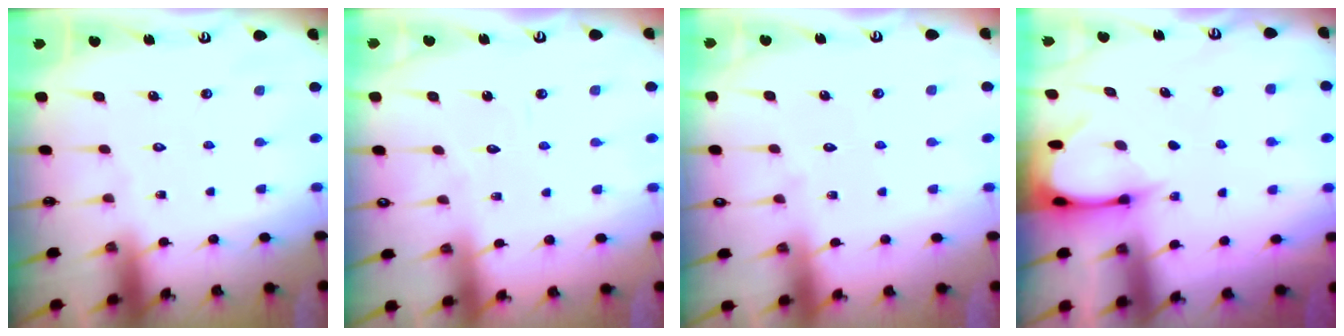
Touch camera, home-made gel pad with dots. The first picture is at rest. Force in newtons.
{"total": 2.5, "press": 2.5, "slide": 0.3}
{"total": 2.9, "press": 2.9, "slide": 0.4}
{"total": 3.6, "press": 3.6, "slide": 0.3}